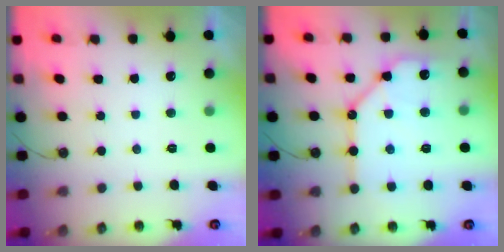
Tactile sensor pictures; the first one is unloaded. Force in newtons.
{"total": 14.2, "press": 14.1, "slide": 1.8}